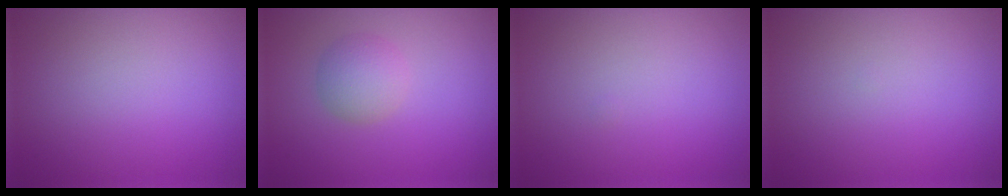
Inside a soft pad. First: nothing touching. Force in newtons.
{"total": 2.5, "press": 2.4, "slide": 0.2}
{"total": 0.0}
{"total": 0.0}